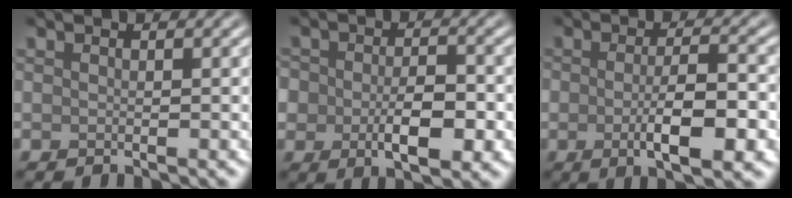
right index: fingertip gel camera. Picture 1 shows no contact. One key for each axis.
{"total": 6.3, "fx": -1.7, "fy": 3.9, "fz": 4.6, "tx": -0.074, "ty": -0.012, "tz": -0.025}
{"total": 6.2, "fx": -1.7, "fy": 1.9, "fz": 5.6, "tx": -0.094, "ty": -0.004, "tz": -0.027}